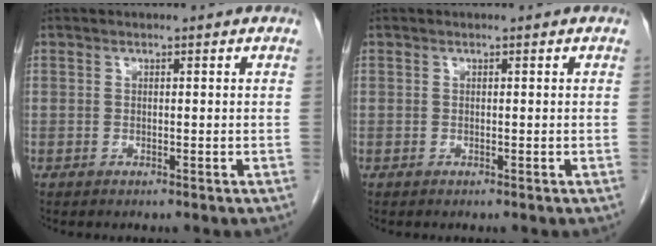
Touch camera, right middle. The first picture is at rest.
{"total": 0.0}